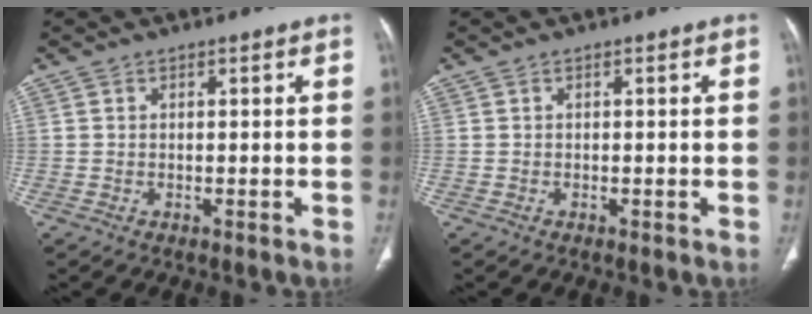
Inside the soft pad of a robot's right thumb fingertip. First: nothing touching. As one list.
[{"total": 0.0}]